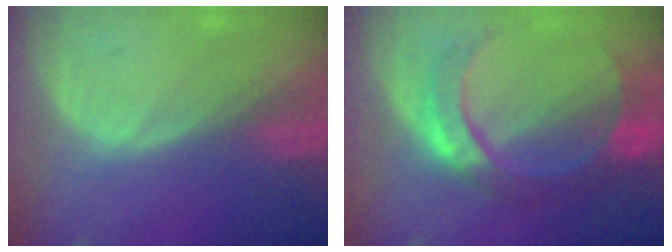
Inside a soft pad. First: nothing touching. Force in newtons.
{"total": 8.0, "press": 8.0, "slide": 0.4}